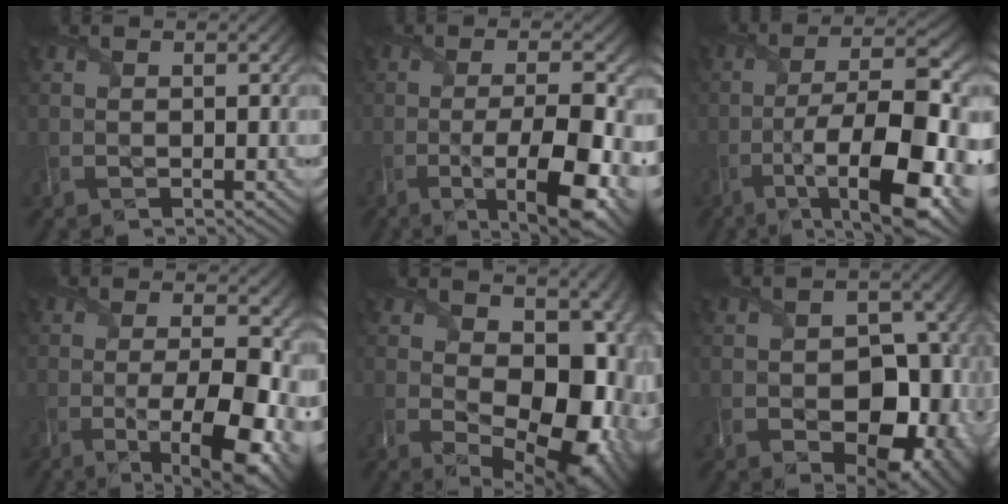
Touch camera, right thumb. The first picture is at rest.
{"total": 11.7, "force": [-4.1, 3.5, 10.4], "torque": [-0.141, -0.002, -0.061]}
{"total": 16.6, "force": [-6.2, 5.8, 14.2], "torque": [-0.217, -0.001, -0.097]}
{"total": 12.8, "force": [-3.9, 4.4, 11.4], "torque": [-0.163, -0.011, -0.052]}
{"total": 15.0, "force": [0.7, 9.5, 11.6], "torque": [-0.154, -0.027, 0.032]}
{"total": 12.8, "force": [-3.6, 8.9, 8.5], "torque": [-0.086, -0.020, -0.036]}